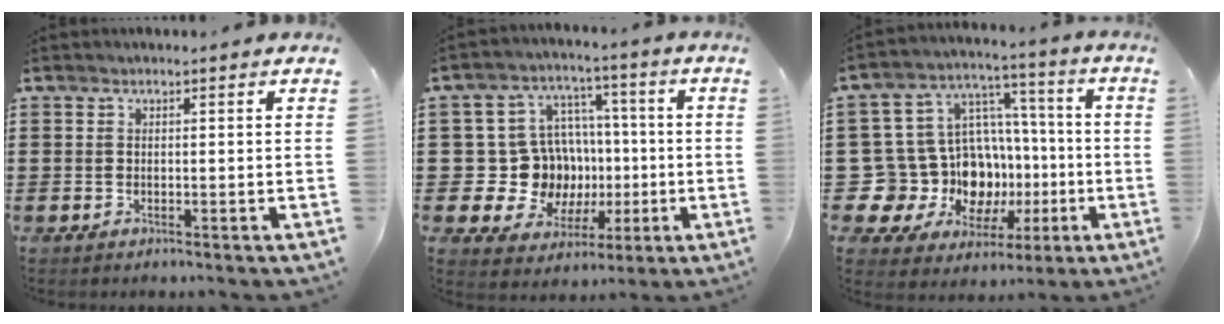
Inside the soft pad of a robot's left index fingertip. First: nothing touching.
{"total": 12.1, "force": [-0.3, 11.4, 4.0], "torque": [-0.117, -0.006, 0.006]}
{"total": 15.2, "force": [-3.8, 13.8, 5.1], "torque": [-0.144, -0.014, -0.027]}